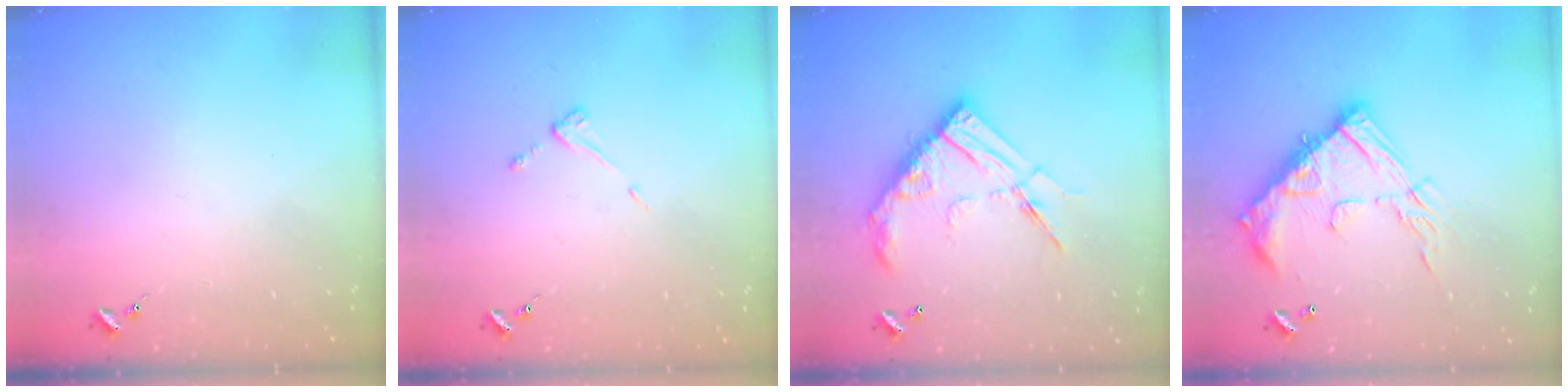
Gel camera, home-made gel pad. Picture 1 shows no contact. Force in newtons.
{"total": 4.1, "press": 4.1, "slide": 0.3}
{"total": 19.2, "press": 19.1, "slide": 1.9}
{"total": 19.9, "press": 19.9, "slide": 1.7}